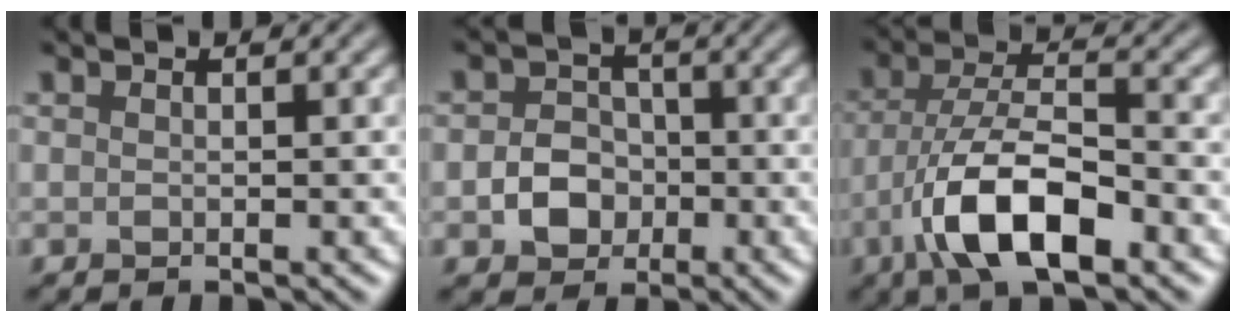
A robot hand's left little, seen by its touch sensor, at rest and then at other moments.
{"total": 3.4, "force": [-1.1, 2.8, 1.6], "torque": [-0.019, 0.002, -0.022]}
{"total": 8.8, "force": [-4.1, 3.3, 7.0], "torque": [-0.132, 0.006, -0.083]}